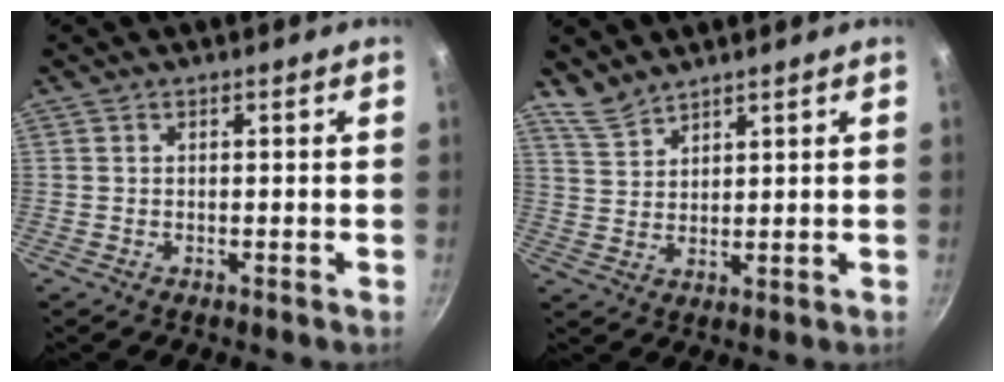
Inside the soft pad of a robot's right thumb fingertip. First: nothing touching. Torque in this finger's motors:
{"motor_torque": [0.38, 0.59, 0.29, -0.01, 0.10]}